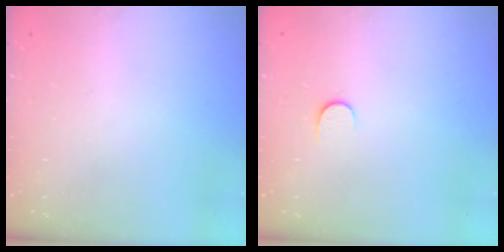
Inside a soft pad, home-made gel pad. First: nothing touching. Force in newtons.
{"total": 4.4, "press": 4.3, "slide": 0.7}